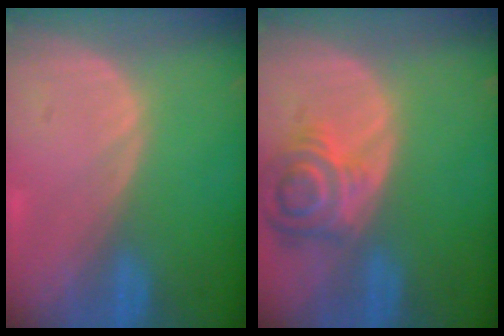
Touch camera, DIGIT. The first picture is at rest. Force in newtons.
{"total": 7.1, "press": 6.5, "slide": 2.9}